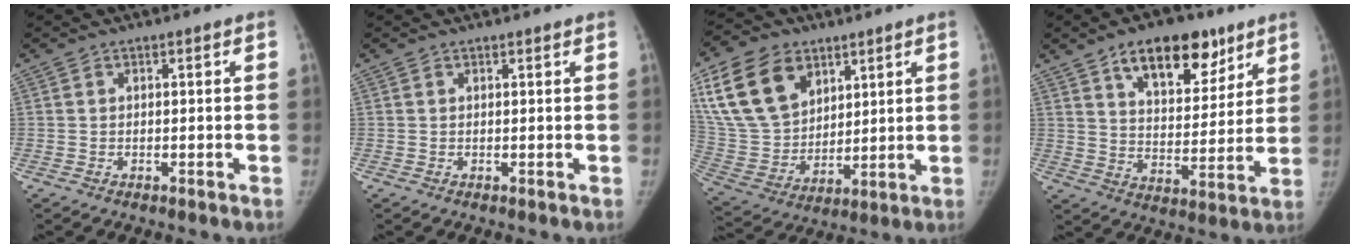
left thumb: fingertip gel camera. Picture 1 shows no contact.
{"total": 1.1, "force": [1.1, 0.2, 0.3], "torque": [0.001, 0.004, 0.016]}
{"total": 20.1, "force": [9.6, 13.9, 11.0], "torque": [-0.196, -0.023, 0.188]}
{"total": 16.0, "force": [9.7, 8.0, 9.8], "torque": [-0.097, -0.046, 0.153]}